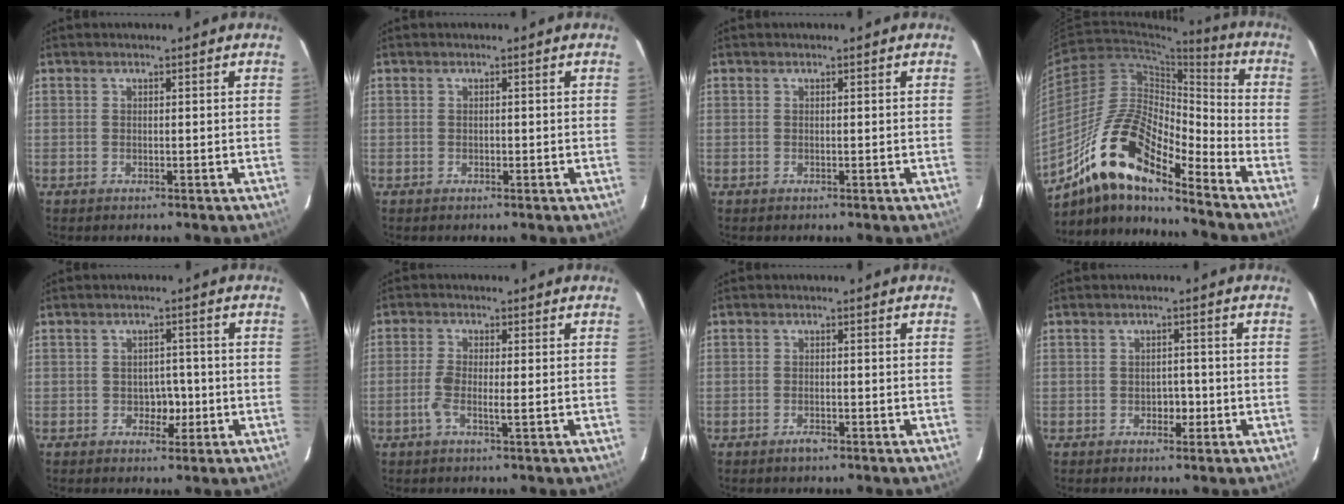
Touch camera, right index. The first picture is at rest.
{"total": 0.0}
{"total": 0.0}
{"total": 15.3, "force": [-10.8, 3.9, 10.1], "torque": [-0.188, 0.025, -0.191]}
{"total": 3.2, "force": [-0.9, 2.2, 2.1], "torque": [-0.022, 0.006, -0.011]}
{"total": 3.3, "force": [-0.7, 0.4, 3.2], "torque": [-0.068, 0.001, -0.016]}
{"total": 1.4, "force": [-1.0, 0.4, 0.9], "torque": [-0.019, -0.001, -0.015]}
{"total": 2.1, "force": [-0.9, 1.3, 1.4], "torque": [-0.015, 0.006, -0.011]}